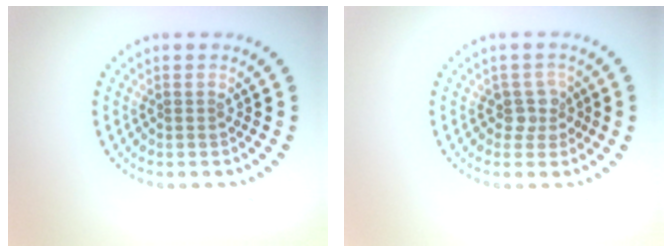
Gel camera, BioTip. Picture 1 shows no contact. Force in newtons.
{"total": 1.9, "press": 1.5, "slide": 1.1}